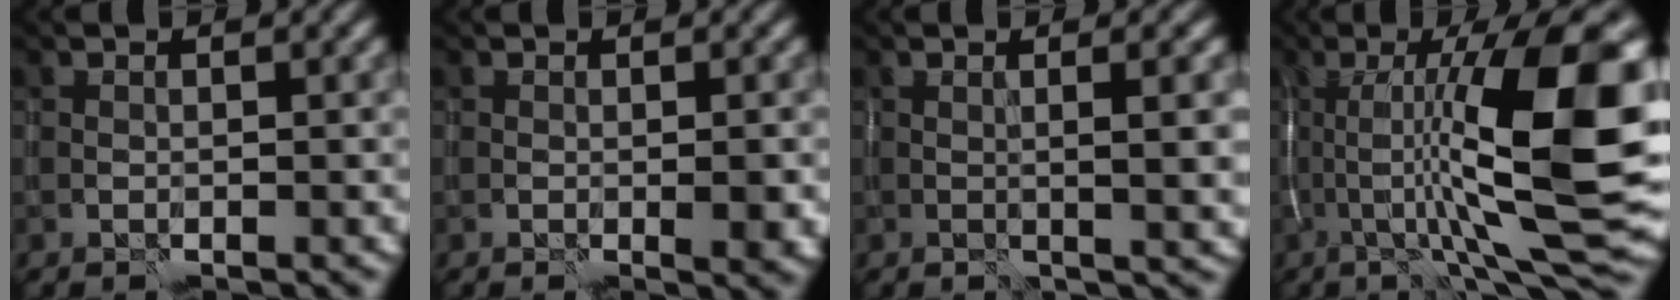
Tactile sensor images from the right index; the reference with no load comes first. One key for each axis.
{"total": 1.6, "fx": -0.3, "fy": 0.3, "fz": 1.5, "tx": -0.022, "ty": -0.003, "tz": -0.004}
{"total": 3.5, "fx": 0.3, "fy": 0.9, "fz": 3.4, "tx": -0.047, "ty": 0.006, "tz": 0.004}
{"total": 13.8, "fx": -0.6, "fy": 2.6, "fz": 13.5, "tx": -0.210, "ty": 0.020, "tz": -0.011}